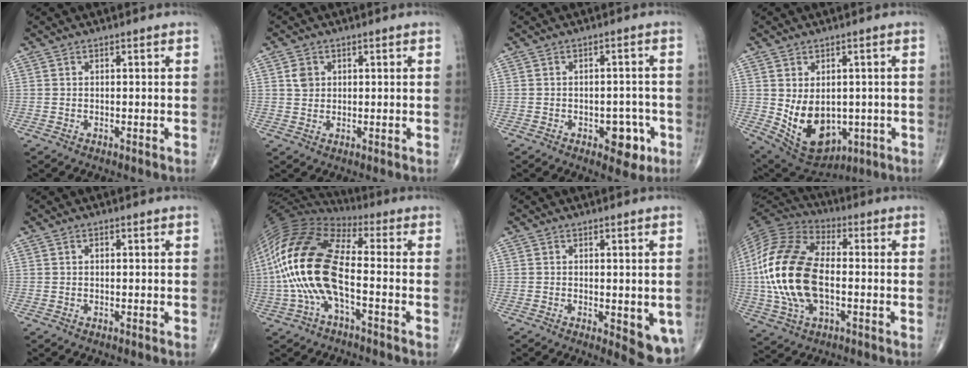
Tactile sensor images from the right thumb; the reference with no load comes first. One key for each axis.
{"total": 2.7, "fx": 0.8, "fy": 2.3, "fz": 1.2, "tx": -0.011, "ty": -0.002, "tz": 0.015}
{"total": 5.8, "fx": -2.4, "fy": 3.4, "fz": 4.0, "tx": -0.025, "ty": 0.016, "tz": -0.027}
{"total": 12.6, "fx": -1.4, "fy": 8.8, "fz": 9.0, "tx": -0.121, "ty": -0.006, "tz": 0.012}
{"total": 0.6, "fx": 0.1, "fy": 0.4, "fz": 0.4, "tx": -0.008, "ty": 0.002, "tz": 0.003}
{"total": 18.9, "fx": -2.8, "fy": 7.7, "fz": 17.0, "tx": -0.368, "ty": 0.030, "tz": -0.061}
{"total": 7.1, "fx": -1.7, "fy": 2.7, "fz": 6.4, "tx": -0.065, "ty": -0.014, "tz": -0.017}
{"total": 20.7, "fx": -1.5, "fy": 11.2, "fz": 17.3, "tx": -0.369, "ty": 0.013, "tz": -0.031}